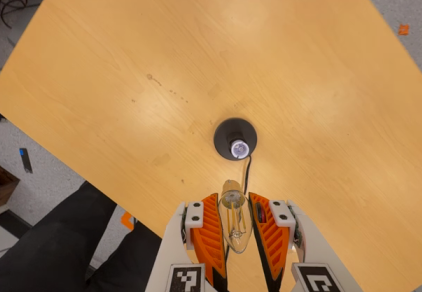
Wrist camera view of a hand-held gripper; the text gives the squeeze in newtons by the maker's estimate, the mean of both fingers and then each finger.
{"total": 11.9, "left": 11.1, "right": 12.8}